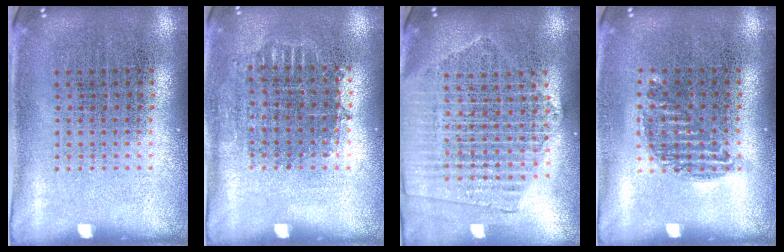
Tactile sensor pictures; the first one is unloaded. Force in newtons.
{"total": 0.7, "press": 0.7, "slide": 0.2}
{"total": 2.1, "press": 1.9, "slide": 0.9}
{"total": 0.9, "press": 0.8, "slide": 0.4}